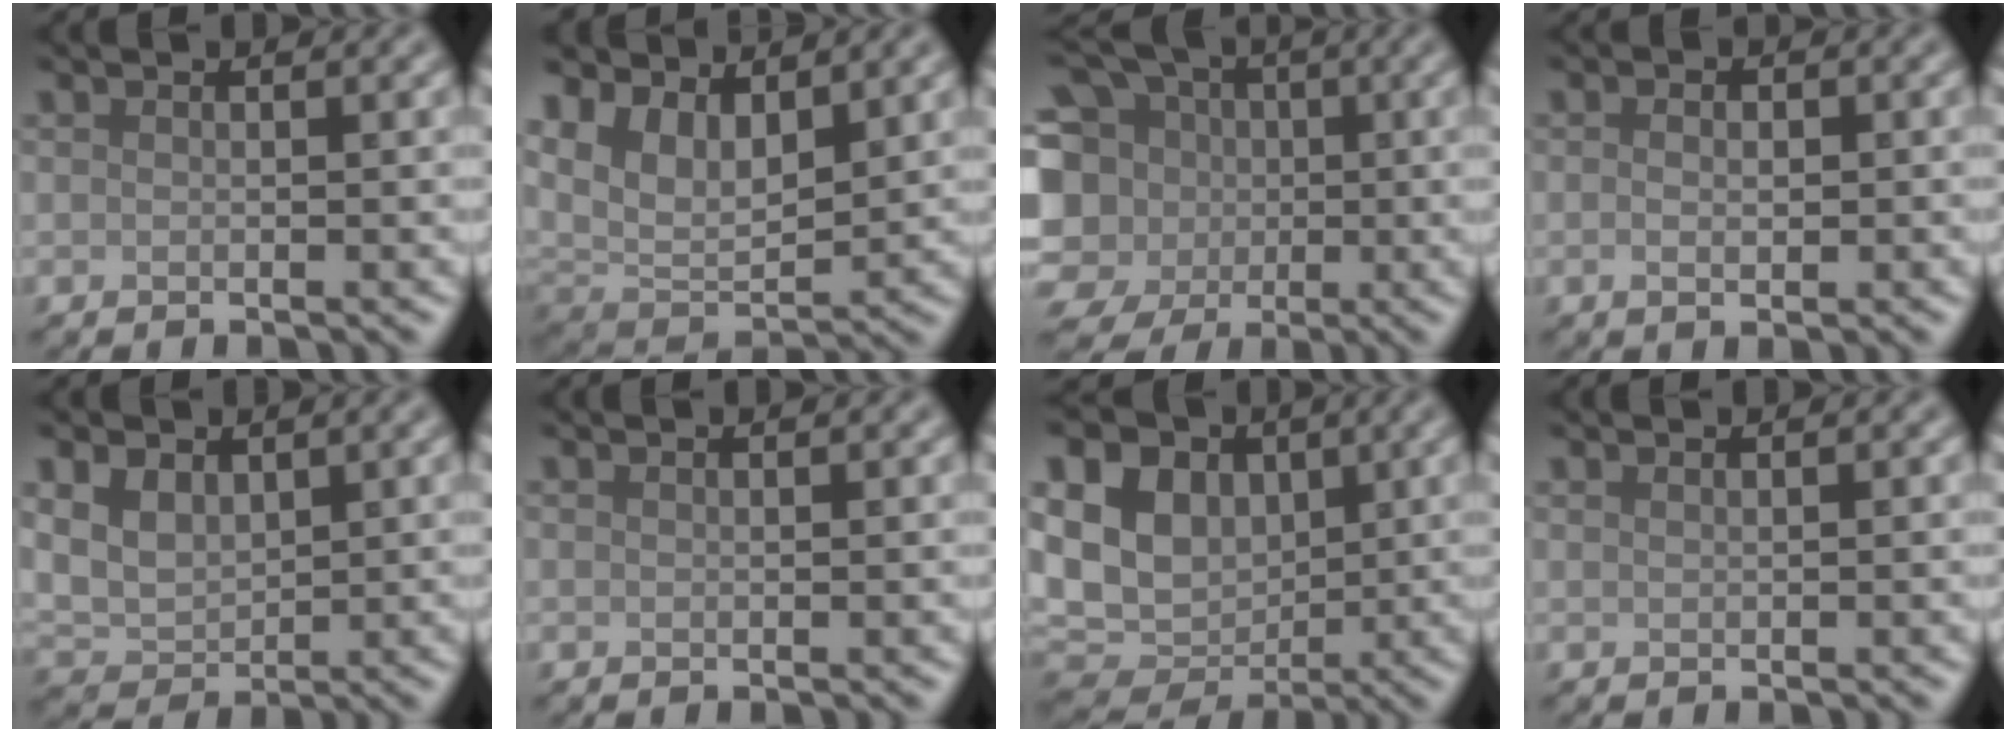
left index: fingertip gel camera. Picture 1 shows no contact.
{"total": 6.5, "force": [3.2, 4.0, 4.1], "torque": [-0.078, -0.012, 0.059]}
{"total": 10.4, "force": [0.0, 9.1, 5.2], "torque": [-0.129, 0.014, -0.013]}
{"total": 1.8, "force": [0.2, 1.0, 1.5], "torque": [-0.014, -0.002, -0.002]}
{"total": 3.3, "force": [1.5, 2.3, 1.9], "torque": [-0.046, -0.004, 0.029]}
{"total": 0.6, "force": [0.5, 0.0, 0.3], "torque": [-0.002, 0.002, 0.009]}
{"total": 14.6, "force": [3.8, 11.6, 8.0], "torque": [-0.176, 0.030, 0.058]}
{"total": 0.6, "force": [0.6, 0.0, 0.2], "torque": [-0.001, -0.001, 0.008]}